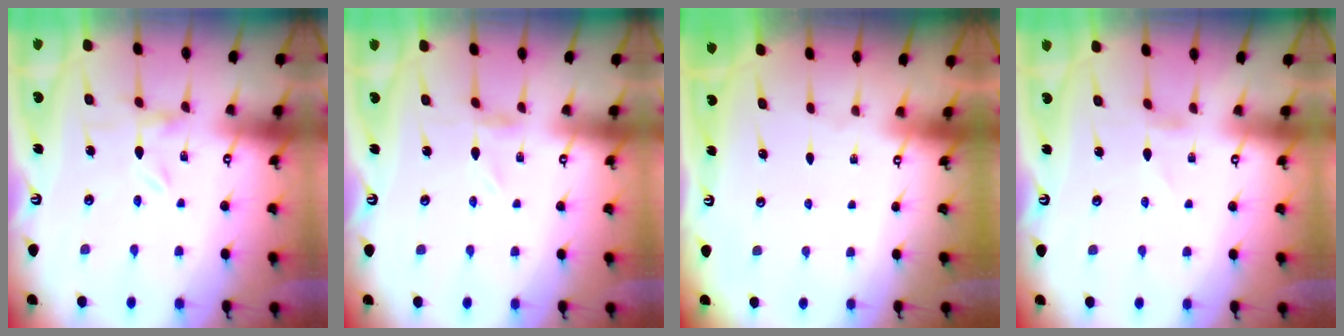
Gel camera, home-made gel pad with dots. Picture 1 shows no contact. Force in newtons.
{"total": 0.0}
{"total": 0.0}
{"total": 0.8, "press": 0.7, "slide": 0.3}